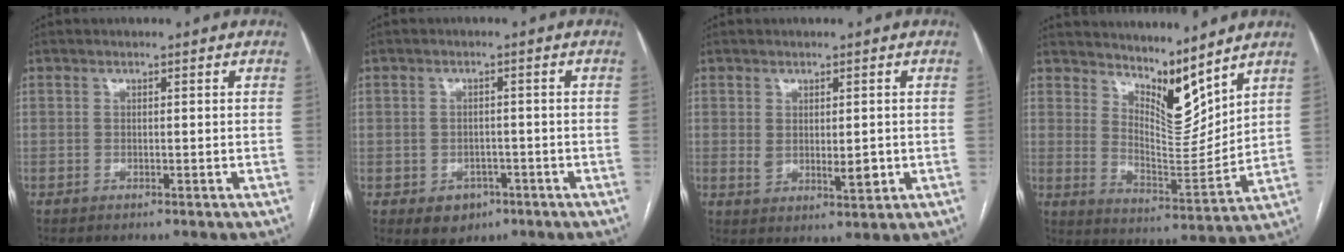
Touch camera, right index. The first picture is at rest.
{"total": 4.4, "force": [-1.9, 3.7, 1.5], "torque": [-0.013, 0.007, -0.014]}
{"total": 4.7, "force": [0.0, 2.2, 4.1], "torque": [-0.063, -0.011, 0.009]}
{"total": 9.9, "force": [8.5, 2.0, 4.7], "torque": [-0.081, -0.021, 0.158]}